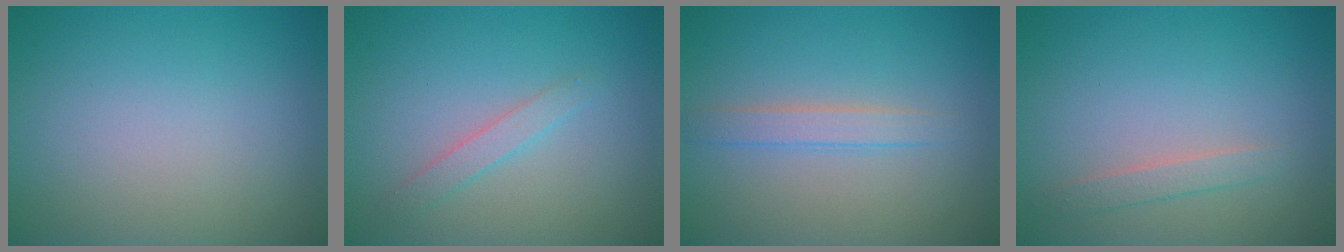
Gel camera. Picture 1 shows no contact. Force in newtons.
{"total": 1.4, "press": 1.4, "slide": 0.0}
{"total": 1.8, "press": 1.8, "slide": 0.1}
{"total": 1.3, "press": 1.3, "slide": 0.1}